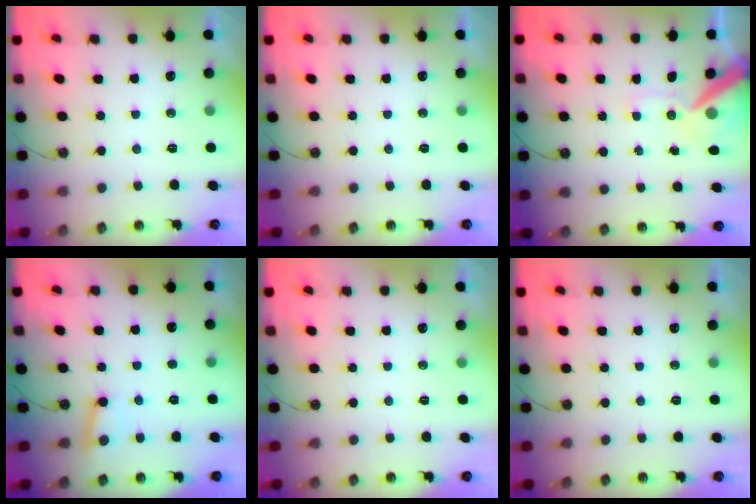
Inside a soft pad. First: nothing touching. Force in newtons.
{"total": 0.0}
{"total": 12.1, "press": 11.9, "slide": 2.1}
{"total": 3.5, "press": 3.5, "slide": 0.3}
{"total": 0.0}
{"total": 0.0}